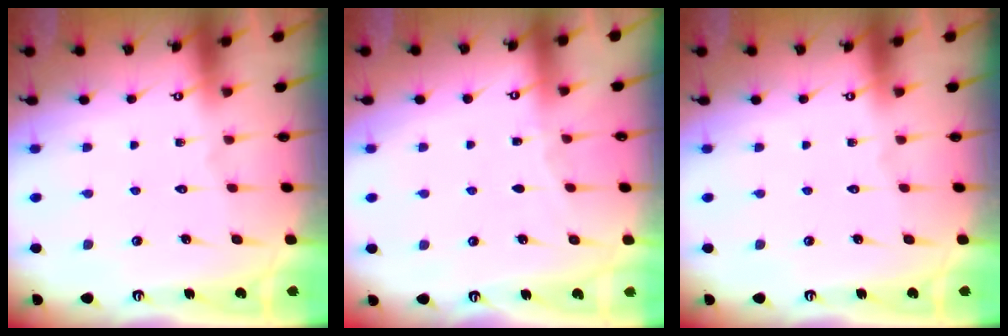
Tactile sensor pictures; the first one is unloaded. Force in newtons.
{"total": 2.7, "press": 2.6, "slide": 0.3}
{"total": 0.0}